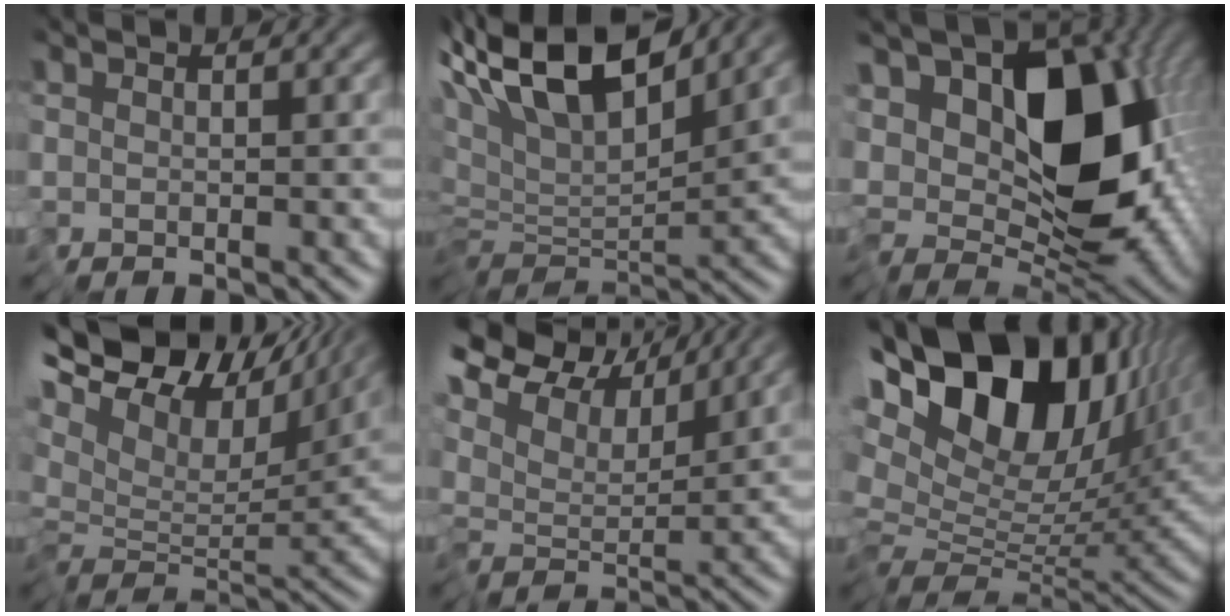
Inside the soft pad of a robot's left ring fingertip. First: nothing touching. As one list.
[{"total": 12.1, "force": [6.9, 3.4, 9.3], "torque": [-0.201, 0.028, 0.123]}, {"total": 15.2, "force": [3.4, 8.7, 12.0], "torque": [-0.179, 0.020, 0.055]}, {"total": 12.8, "force": [8.6, 5.4, 7.7], "torque": [-0.174, 0.038, 0.138]}, {"total": 8.7, "force": [6.2, 4.4, 4.3], "torque": [-0.121, 0.019, 0.092]}, {"total": 18.3, "force": [9.2, 9.7, 12.5], "torque": [-0.236, 0.049, 0.158]}]